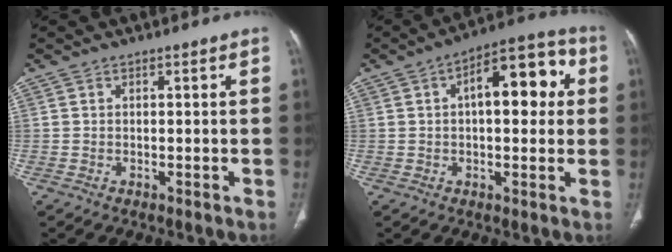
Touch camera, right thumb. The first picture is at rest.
{"total": 13.6, "force": [2.7, 6.3, 11.7], "torque": [-0.135, 0.027, 0.033]}